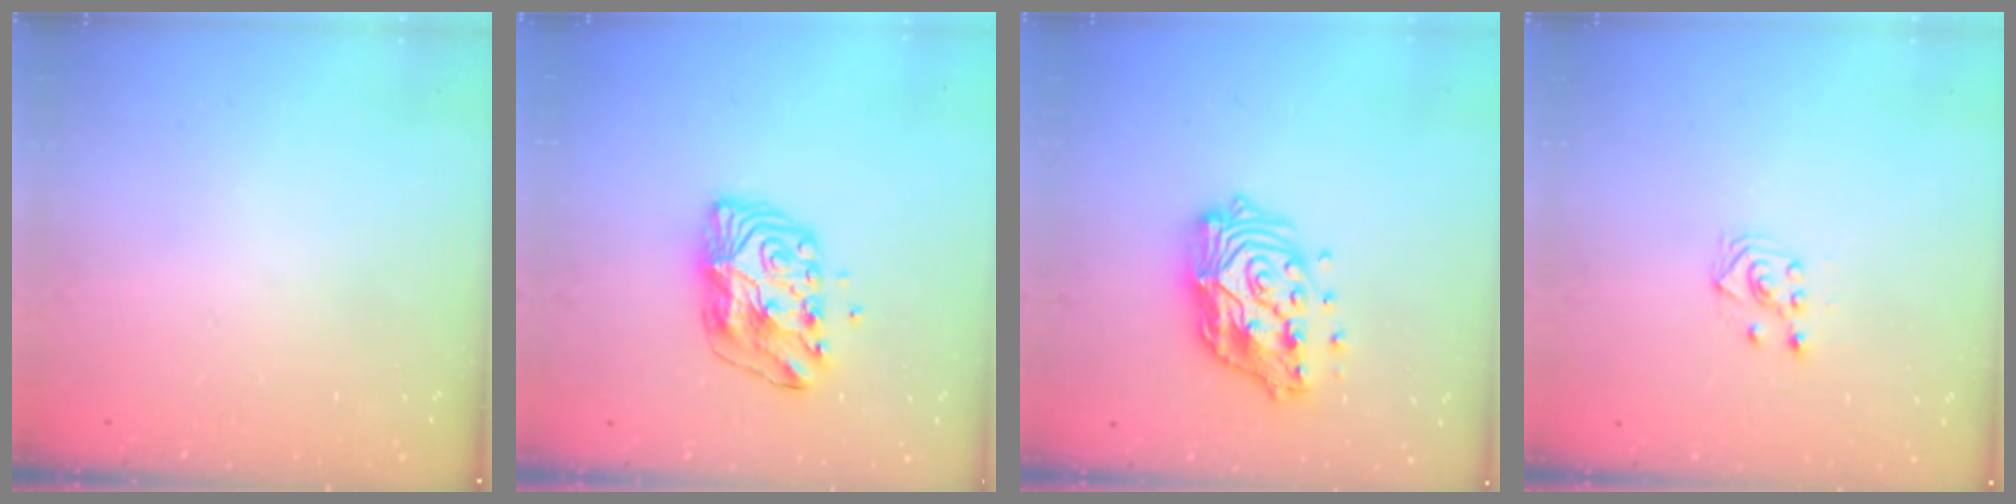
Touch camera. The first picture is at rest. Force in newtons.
{"total": 10.2, "press": 10.2, "slide": 0.6}
{"total": 15.3, "press": 15.3, "slide": 1.2}
{"total": 3.1, "press": 3.1, "slide": 0.8}